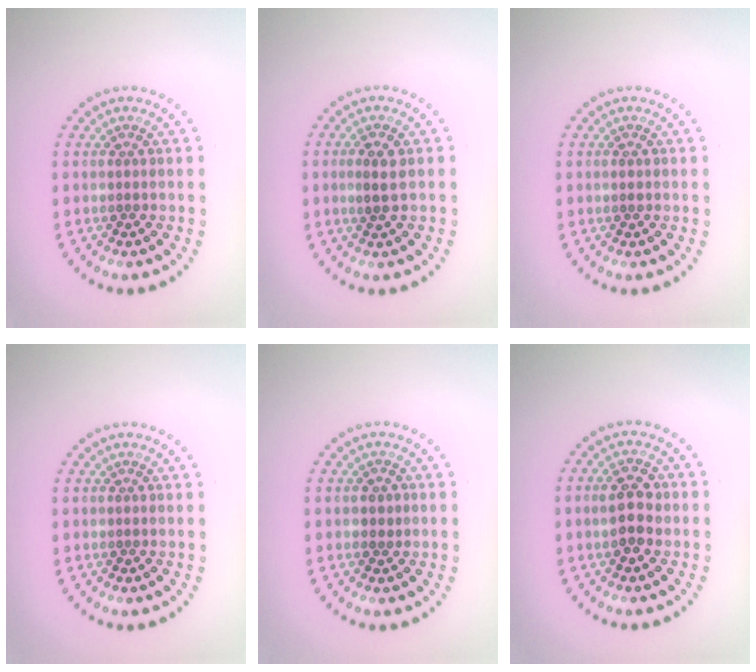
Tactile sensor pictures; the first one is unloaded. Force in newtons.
{"total": 1.9, "press": 1.8, "slide": 0.5}
{"total": 0.8, "press": 0.8, "slide": 0.2}
{"total": 0.0}
{"total": 0.7, "press": 0.6, "slide": 0.3}
{"total": 3.0, "press": 3.0, "slide": 0.2}